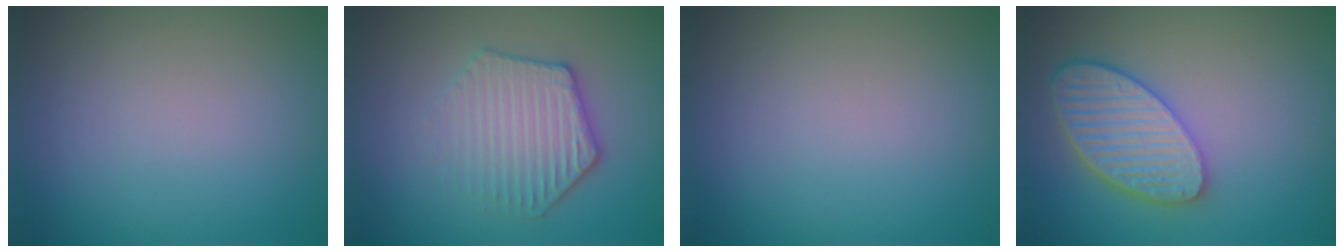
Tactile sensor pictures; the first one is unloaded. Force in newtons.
{"total": 3.9, "press": 3.5, "slide": 1.8}
{"total": 0.0}
{"total": 5.3, "press": 4.7, "slide": 2.5}